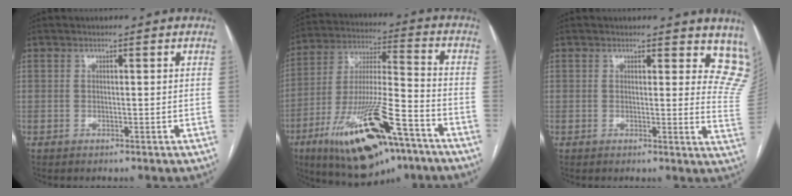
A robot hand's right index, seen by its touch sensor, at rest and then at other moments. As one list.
[{"total": 22.5, "force": [-12.5, 5.2, 17.9], "torque": [-0.318, -0.027, -0.209]}, {"total": 9.0, "force": [8.0, 3.3, 2.5], "torque": [0.011, -0.038, 0.052]}]